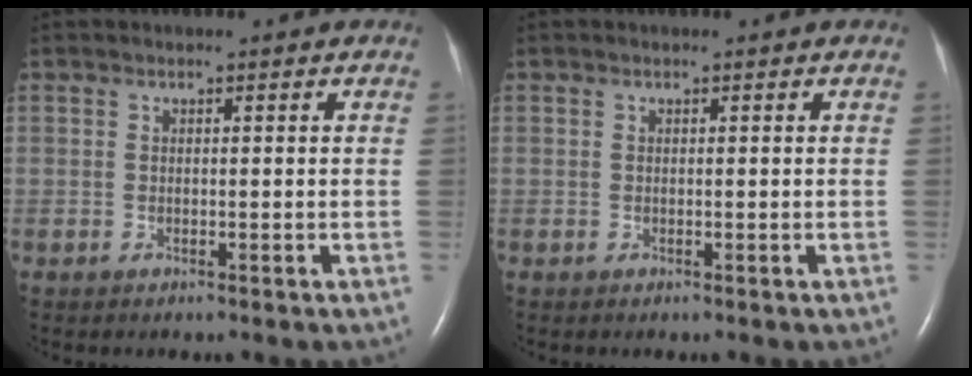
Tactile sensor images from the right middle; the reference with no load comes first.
{"total": 0.0}